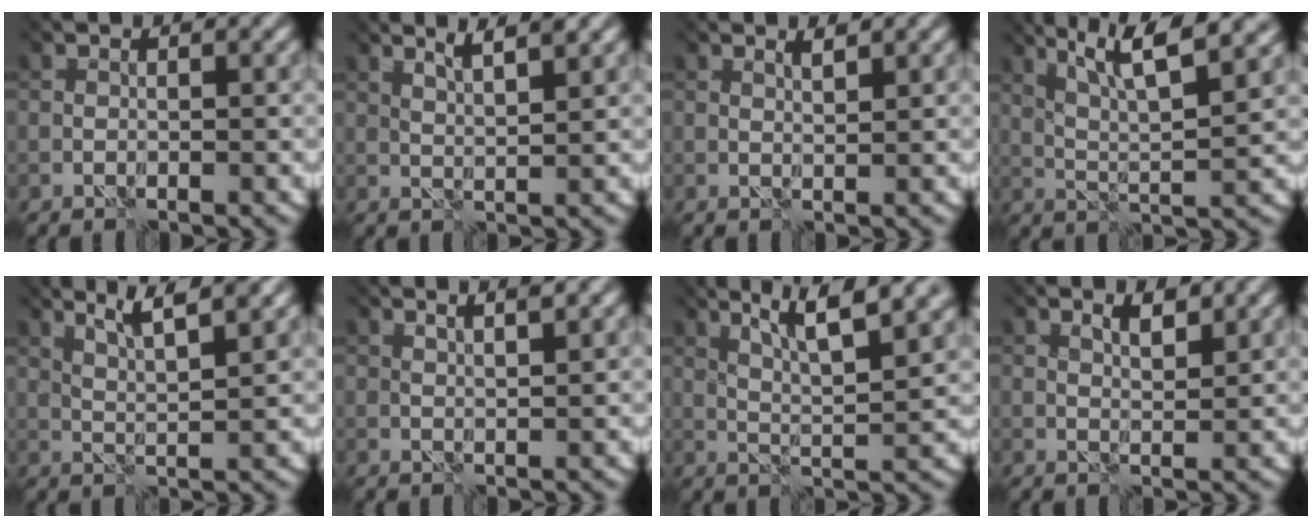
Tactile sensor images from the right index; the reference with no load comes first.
{"total": 2.6, "force": [2.2, -0.3, 1.4], "torque": [-0.019, 0.010, 0.040]}
{"total": 1.2, "force": [1.0, -0.5, -0.1], "torque": [-0.003, -0.004, 0.027]}
{"total": 8.5, "force": [5.7, 0.8, 6.3], "torque": [-0.103, 0.024, 0.091]}
{"total": 4.8, "force": [3.9, 0.2, 2.9], "torque": [-0.040, 0.019, 0.057]}
{"total": 2.5, "force": [2.4, -0.2, 0.7], "torque": [-0.003, 0.008, 0.033]}
{"total": 7.4, "force": [4.8, 0.5, 5.6], "torque": [-0.077, 0.019, 0.079]}
{"total": 1.4, "force": [1.3, -0.5, 0.4], "torque": [-0.015, -0.005, 0.035]}